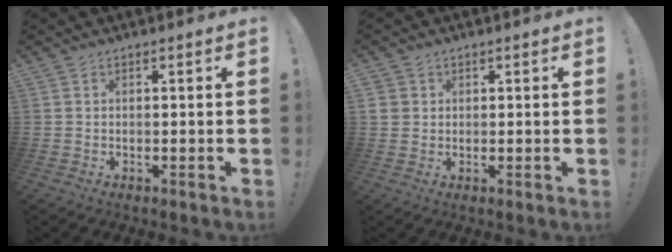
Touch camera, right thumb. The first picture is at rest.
{"total": 2.8, "force": [1.0, 2.6, 0.3], "torque": [-0.005, 0.000, 0.020]}